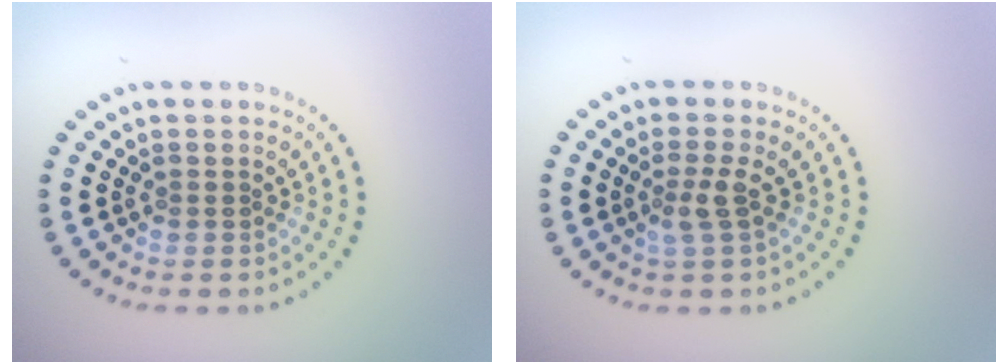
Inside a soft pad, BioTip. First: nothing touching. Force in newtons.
{"total": 1.8, "press": 1.3, "slide": 1.3}